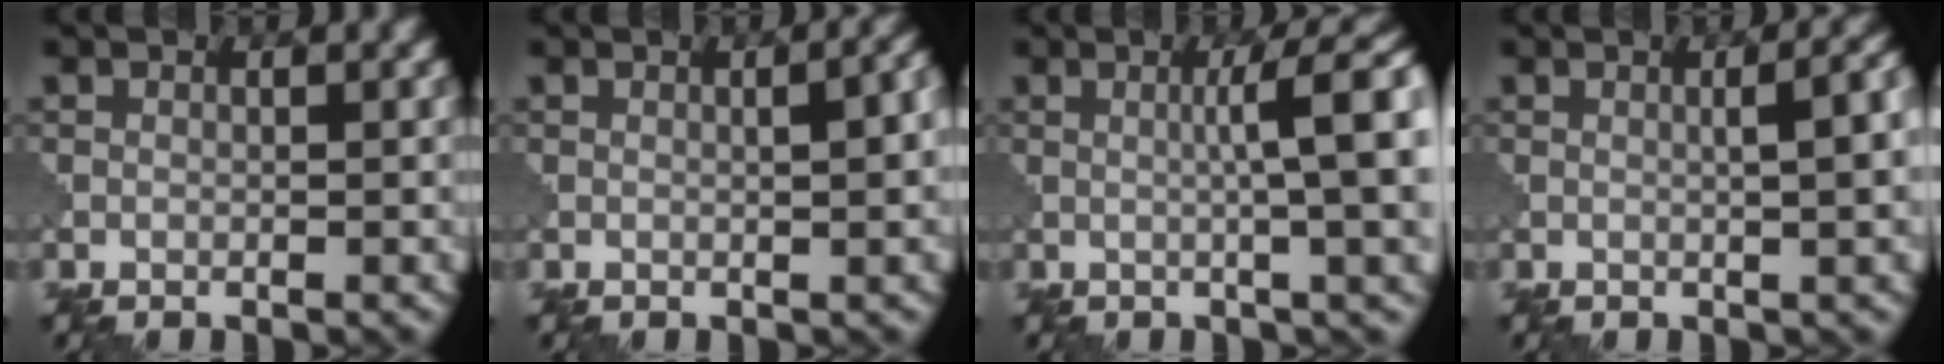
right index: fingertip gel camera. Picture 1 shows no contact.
{"total": 4.1, "force": [0.3, 1.4, 3.8], "torque": [-0.032, 0.013, 0.005]}
{"total": 8.8, "force": [1.0, 2.1, 8.5], "torque": [-0.091, 0.018, 0.016]}
{"total": 5.7, "force": [0.3, 2.2, 5.2], "torque": [-0.034, 0.021, 0.003]}